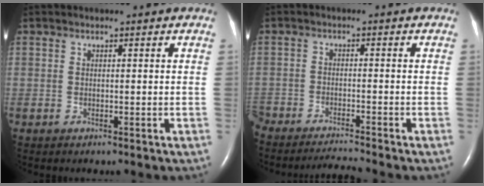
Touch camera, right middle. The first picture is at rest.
{"total": 6.1, "force": [-5.8, -0.8, 1.5], "torque": [-0.025, -0.009, -0.104]}